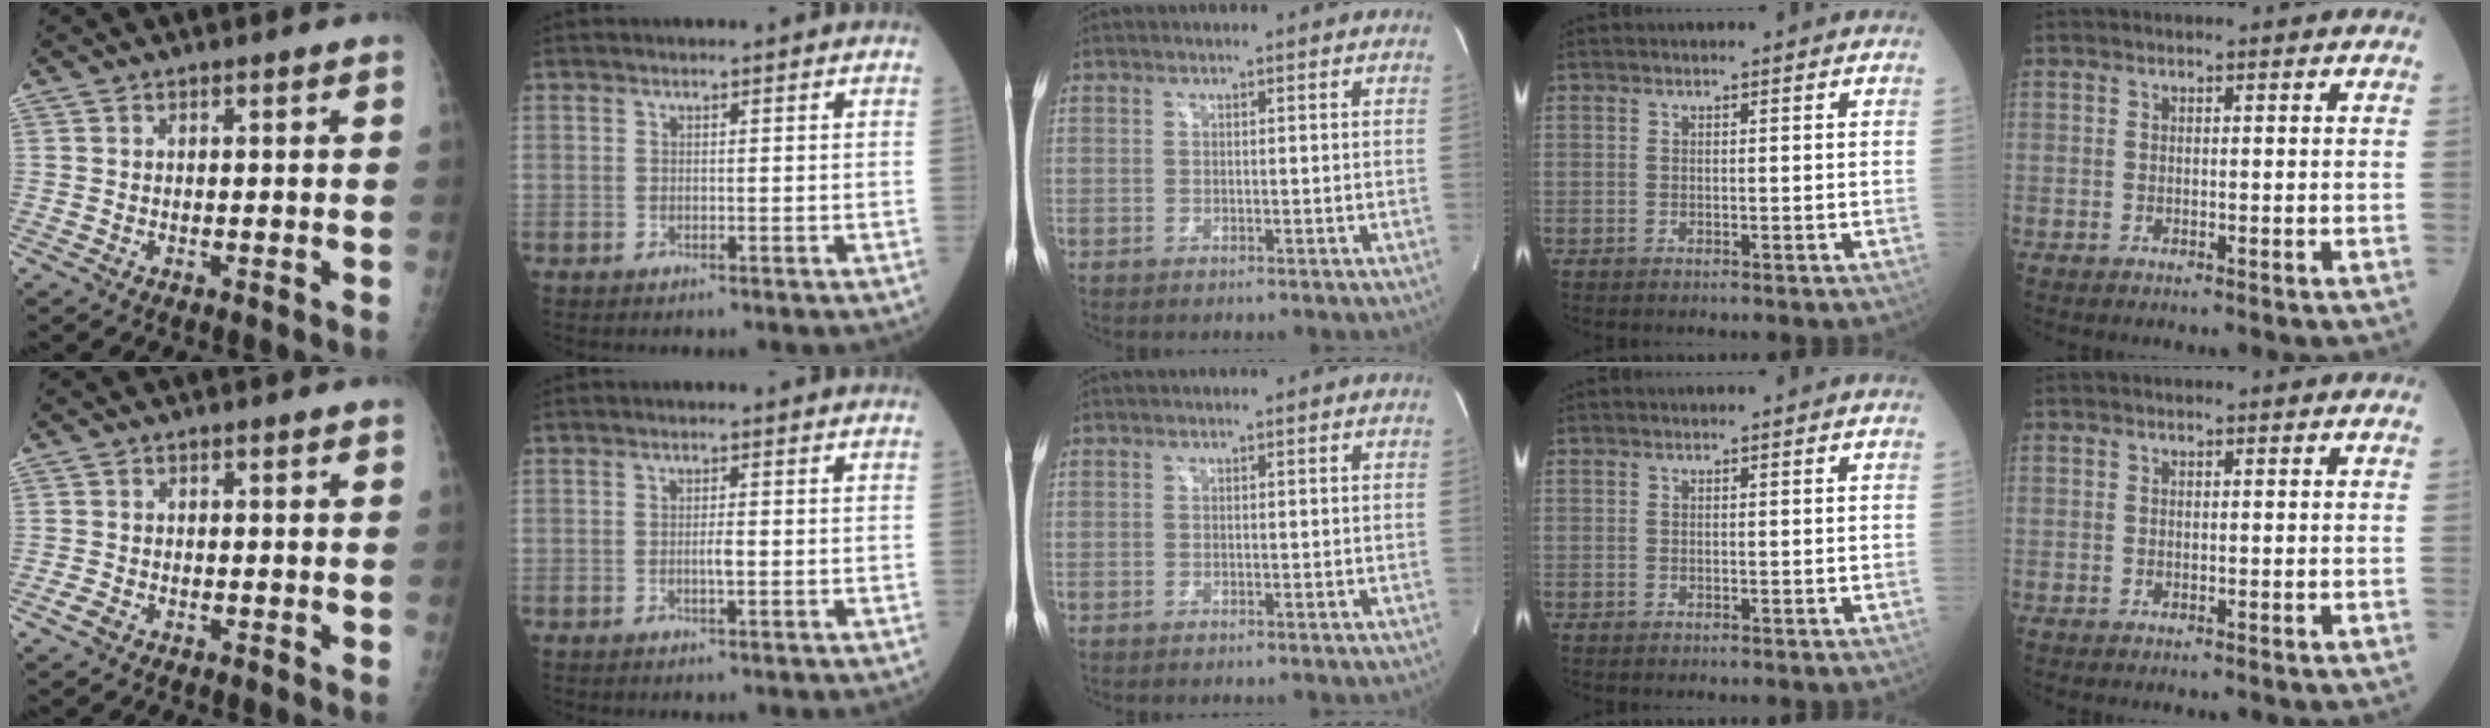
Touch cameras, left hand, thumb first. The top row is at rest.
{"thumb": {"total": 1.6, "force": [-1.1, 1.0, 0.7], "torque": [-0.015, 0.002, -0.021]}, "index": {"total": 1.4, "force": [-0.5, 0.2, 1.3], "torque": [-0.025, -0.004, -0.008]}}